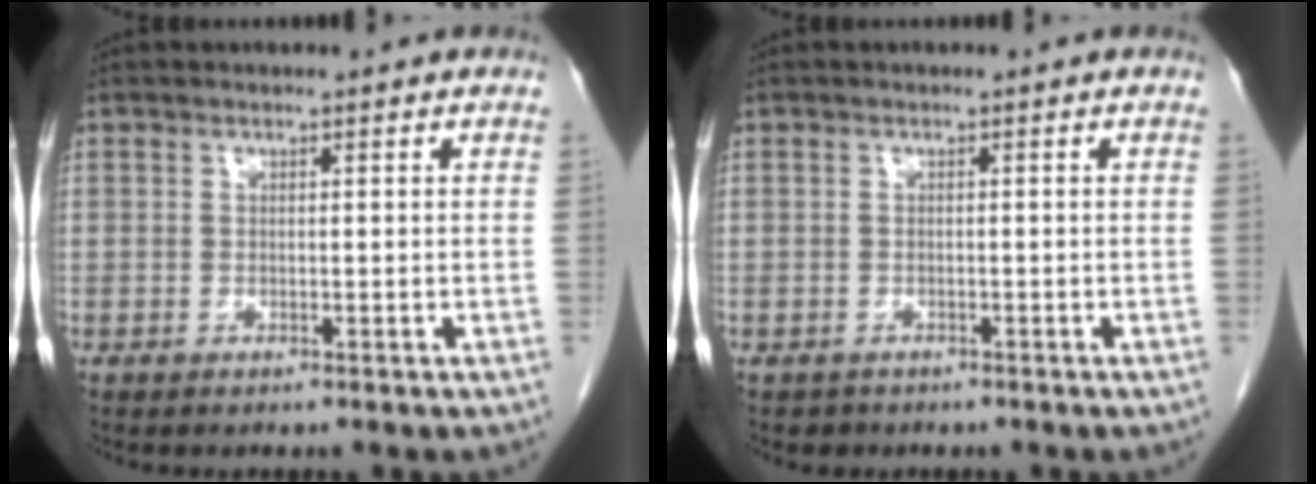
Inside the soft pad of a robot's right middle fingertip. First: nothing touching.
{"total": 1.2, "force": [-0.9, 0.8, 0.0], "torque": [-0.011, 0.001, -0.012]}